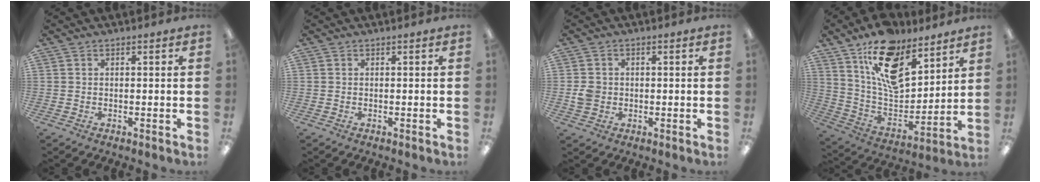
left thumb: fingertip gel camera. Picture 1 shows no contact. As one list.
[{"total": 0.0}, {"total": 3.4, "force": [-0.2, 3.2, 1.1], "torque": [-0.013, 0.003, -0.006]}, {"total": 17.1, "force": [11.5, 8.5, 9.3], "torque": [-0.165, -0.064, 0.210]}]